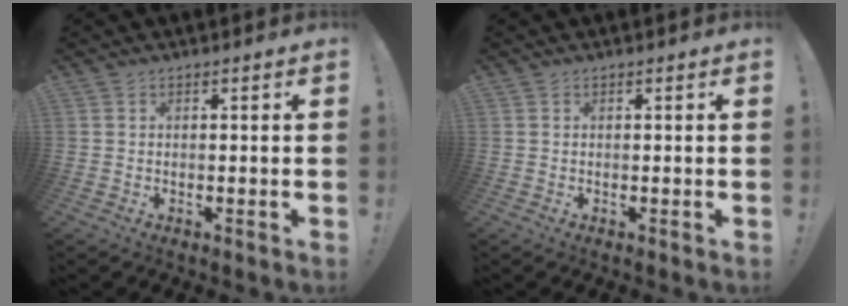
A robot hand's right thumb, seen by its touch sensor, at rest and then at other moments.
{"total": 0.0}